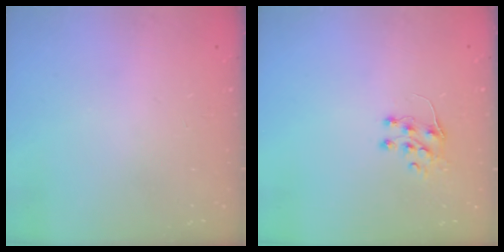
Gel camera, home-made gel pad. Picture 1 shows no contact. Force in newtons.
{"total": 6.0, "press": 5.9, "slide": 0.7}